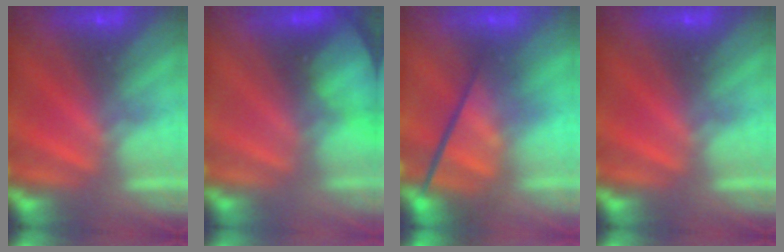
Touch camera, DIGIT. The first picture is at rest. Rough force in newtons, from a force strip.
{"total": 8.0}
{"total": 4.1}
{"total": 0.0}